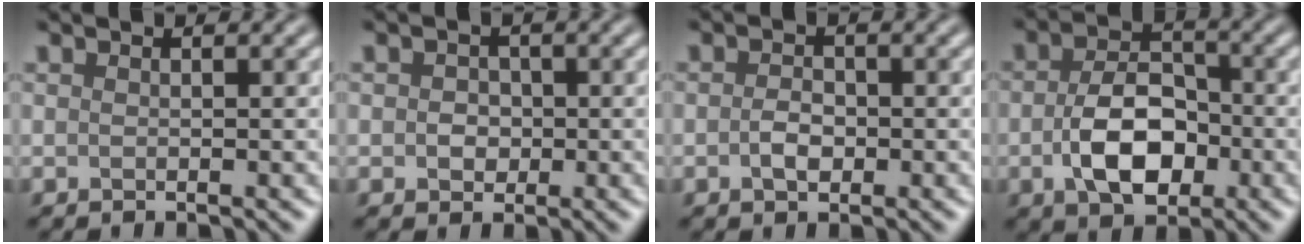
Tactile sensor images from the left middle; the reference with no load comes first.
{"total": 1.8, "force": [0.0, 1.6, 0.8], "torque": [-0.001, -0.001, -0.007]}
{"total": 1.8, "force": [-0.4, 1.2, 1.3], "torque": [-0.025, 0.001, -0.011]}
{"total": 6.4, "force": [-1.5, 4.0, 4.8], "torque": [-0.090, -0.004, -0.028]}